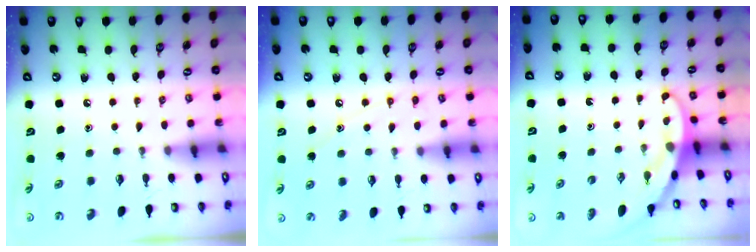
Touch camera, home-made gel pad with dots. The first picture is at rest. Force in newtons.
{"total": 7.4, "press": 7.3, "slide": 0.8}
{"total": 3.5, "press": 3.5, "slide": 0.2}